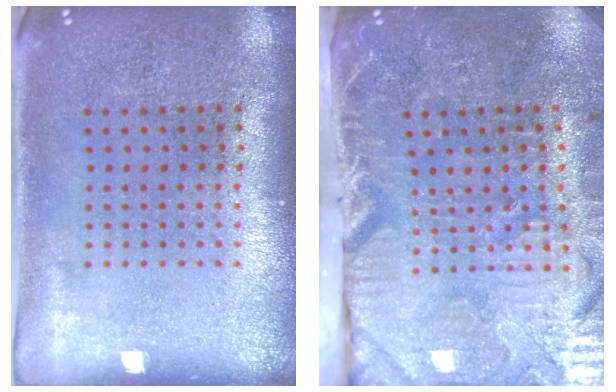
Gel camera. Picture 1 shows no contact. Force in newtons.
{"total": 4.1, "press": 4.0, "slide": 1.0}